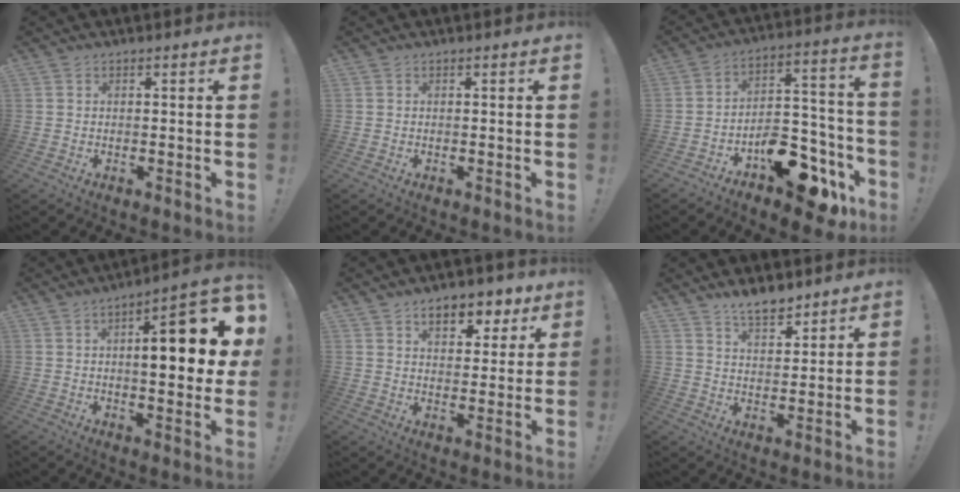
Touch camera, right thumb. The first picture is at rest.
{"total": 0.0}
{"total": 15.6, "force": [-10.0, 7.4, 9.4], "torque": [-0.099, 0.077, -0.160]}
{"total": 16.6, "force": [2.6, 4.7, 15.7], "torque": [-0.210, -0.008, 0.027]}
{"total": 9.0, "force": [5.4, 5.1, 5.2], "torque": [-0.064, -0.026, 0.094]}
{"total": 7.6, "force": [6.3, 2.9, 3.0], "torque": [-0.038, -0.041, 0.115]}